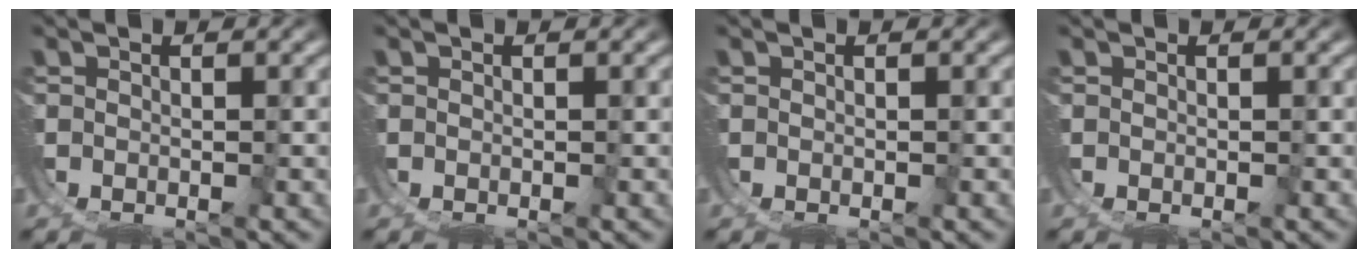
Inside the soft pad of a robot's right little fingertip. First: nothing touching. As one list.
[{"total": 0.0}, {"total": 0.0}, {"total": 0.0}]